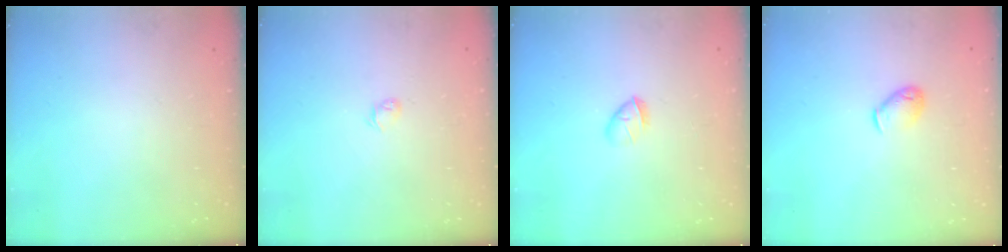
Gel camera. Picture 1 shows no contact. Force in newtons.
{"total": 2.6, "press": 2.5, "slide": 0.6}
{"total": 3.7, "press": 3.6, "slide": 1.0}
{"total": 5.1, "press": 5.0, "slide": 1.1}